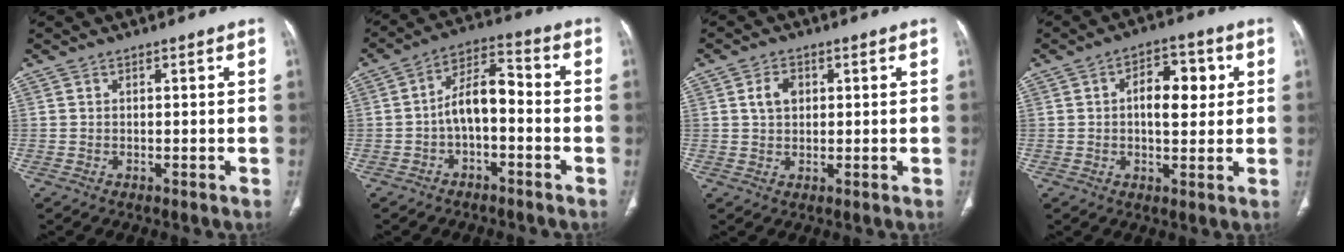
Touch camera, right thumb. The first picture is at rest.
{"total": 8.4, "force": [-1.8, 4.3, 7.0], "torque": [-0.114, 0.045, -0.040]}
{"total": 4.0, "force": [1.1, 2.8, 2.6], "torque": [-0.040, 0.003, 0.019]}
{"total": 9.0, "force": [1.6, 4.9, 7.3], "torque": [-0.084, 0.010, 0.022]}